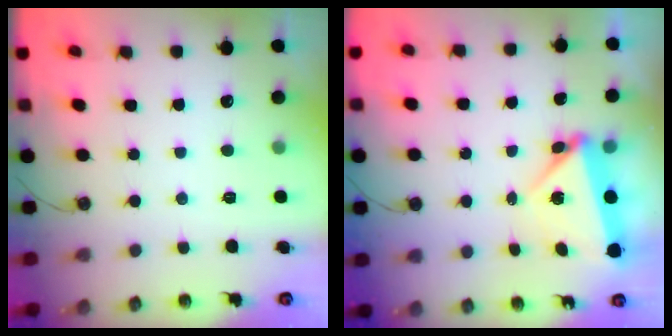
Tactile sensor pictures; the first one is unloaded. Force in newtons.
{"total": 5.7, "press": 5.7, "slide": 0.7}